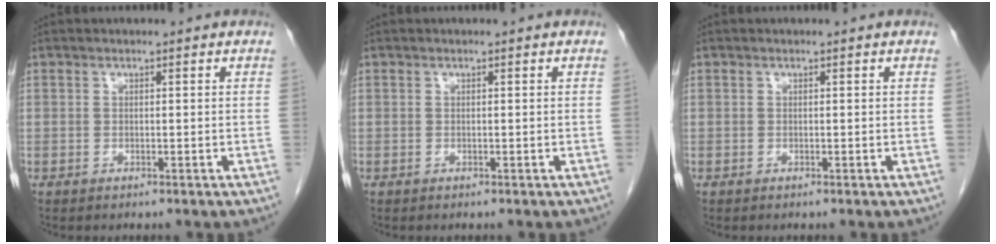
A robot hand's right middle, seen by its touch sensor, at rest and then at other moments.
{"total": 0.0}
{"total": 0.0}